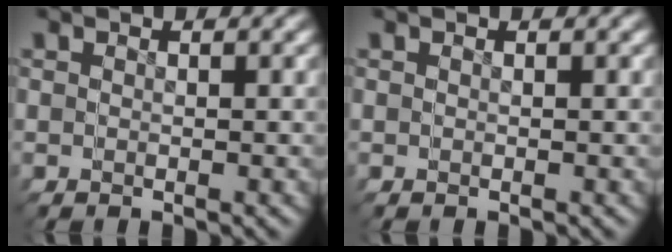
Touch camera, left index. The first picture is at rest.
{"total": 0.0}